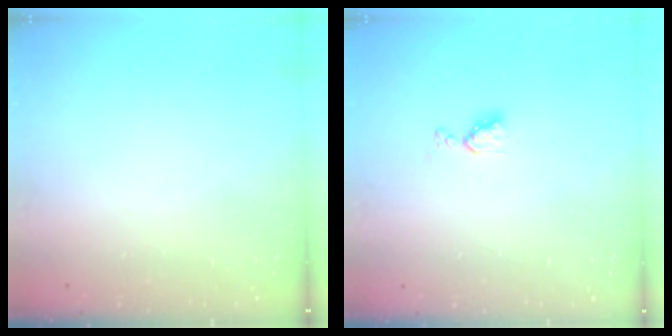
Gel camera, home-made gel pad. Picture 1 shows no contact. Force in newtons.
{"total": 4.4, "press": 4.3, "slide": 0.7}